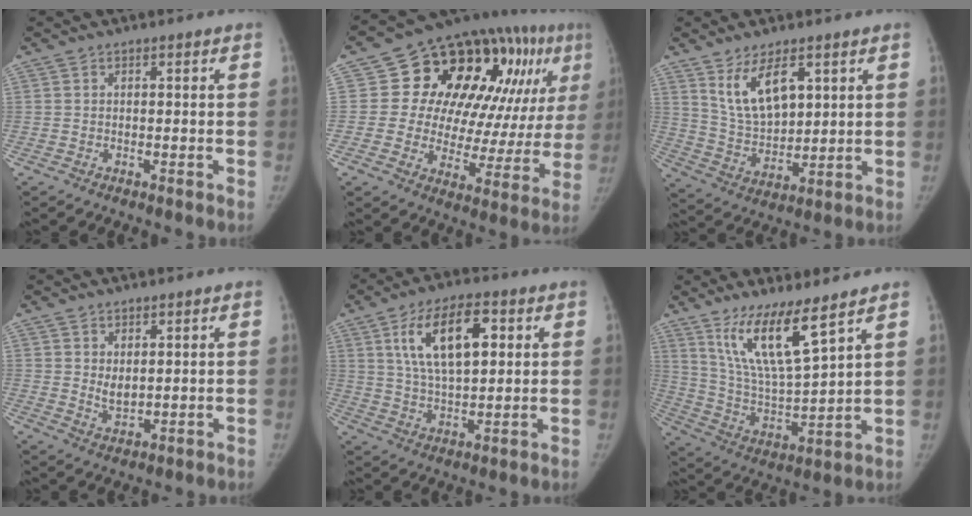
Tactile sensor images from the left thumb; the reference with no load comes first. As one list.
[{"total": 26.6, "force": [9.5, 14.0, 20.6], "torque": [-0.246, 0.021, 0.144]}, {"total": 10.5, "force": [5.4, 5.1, 7.5], "torque": [-0.116, -0.034, 0.114]}, {"total": 3.4, "force": [1.2, 2.1, 2.3], "torque": [-0.030, -0.016, 0.030]}, {"total": 14.4, "force": [4.9, 6.7, 11.8], "torque": [-0.192, -0.007, 0.090]}, {"total": 14.2, "force": [9.3, 2.5, 10.4], "torque": [-0.185, -0.064, 0.193]}]